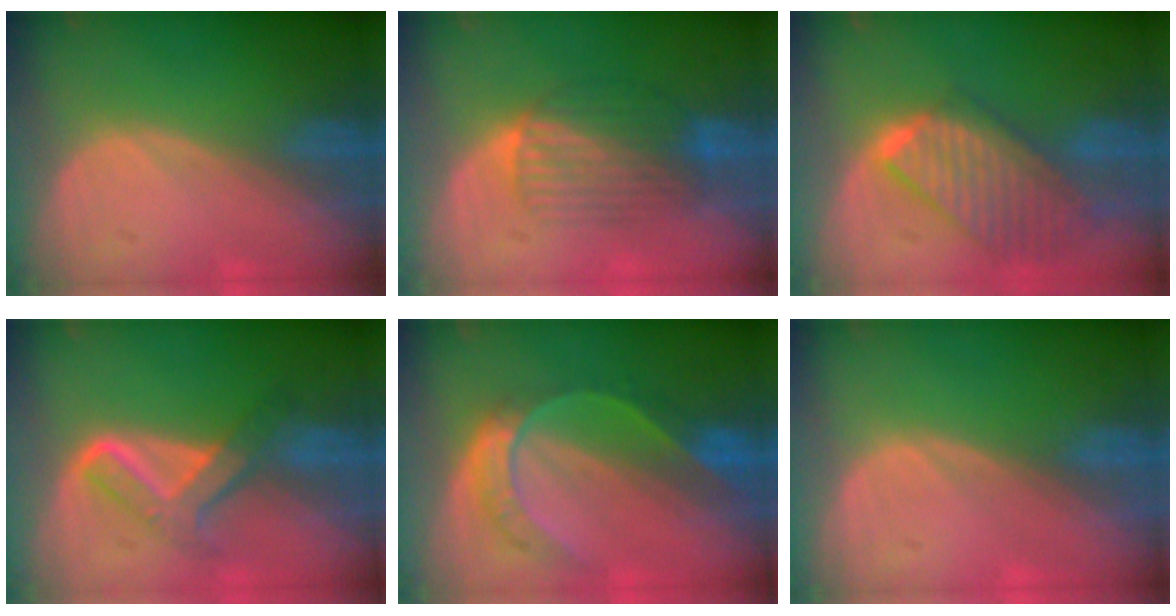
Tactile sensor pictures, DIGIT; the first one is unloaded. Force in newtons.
{"total": 6.5, "press": 6.4, "slide": 1.0}
{"total": 9.8, "press": 8.6, "slide": 4.7}
{"total": 5.8, "press": 5.8, "slide": 0.2}
{"total": 7.7, "press": 6.4, "slide": 4.3}
{"total": 0.0}